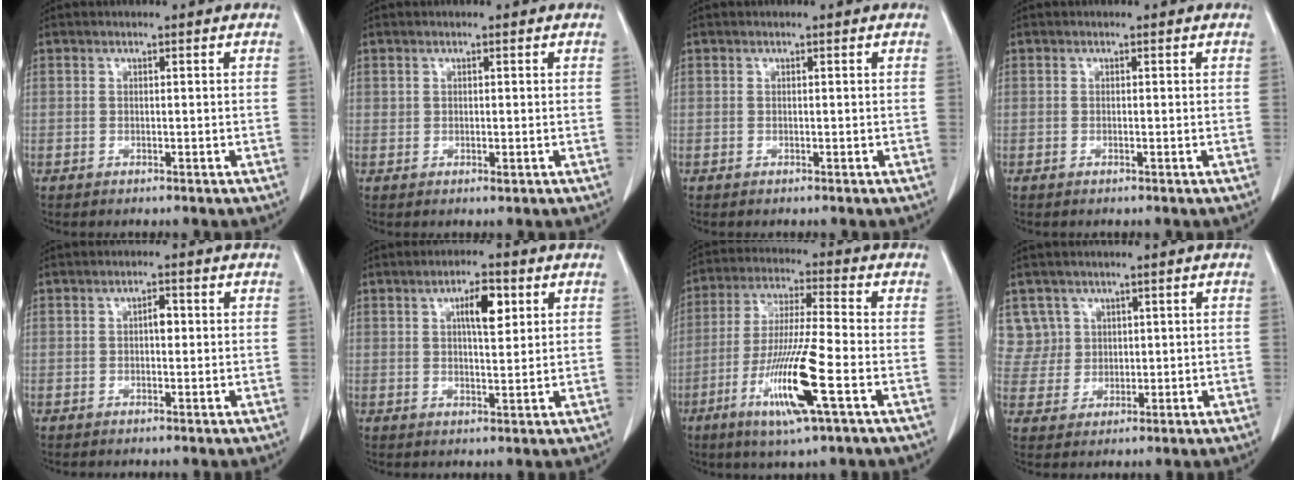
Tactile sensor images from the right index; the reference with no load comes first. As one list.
[{"total": 0.7, "force": [0.2, 0.6, 0.4], "torque": [-0.008, -0.003, 0.005]}, {"total": 0.0}, {"total": 0.0}, {"total": 1.8, "force": [0.1, 0.9, 1.5], "torque": [-0.021, 0.005, 0.000]}, {"total": 5.4, "force": [2.1, 1.6, 4.7], "torque": [-0.080, 0.004, 0.035]}, {"total": 13.4, "force": [-5.1, 0.1, 12.4], "torque": [-0.248, -0.024, -0.095]}, {"total": 5.4, "force": [2.5, 4.7, -0.5], "torque": [0.018, 0.013, 0.056]}]